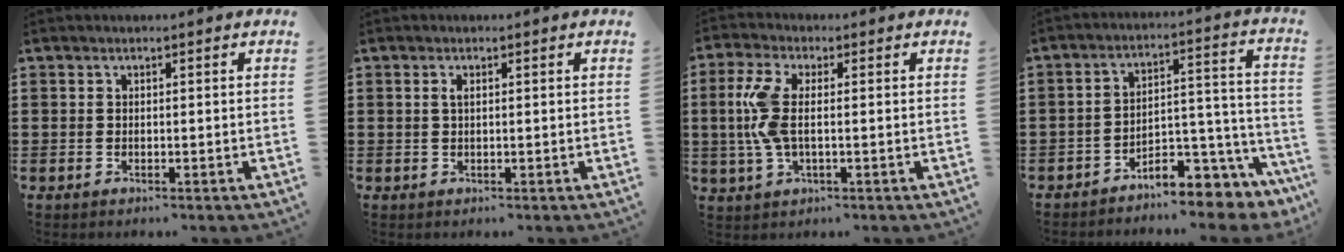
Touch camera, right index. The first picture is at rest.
{"total": 1.0, "force": [0.3, 0.4, 0.9], "torque": [-0.019, 0.003, 0.004]}
{"total": 7.0, "force": [0.1, 2.9, 6.4], "torque": [-0.161, -0.007, -0.009]}
{"total": 6.8, "force": [-5.9, 2.2, 2.5], "torque": [-0.039, 0.006, -0.113]}